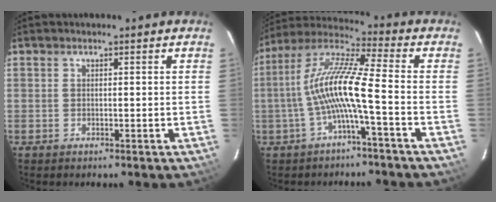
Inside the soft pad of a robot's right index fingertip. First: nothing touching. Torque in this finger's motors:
{"motor_torque": [1.67, -0.47, 1.05, 0.21]}